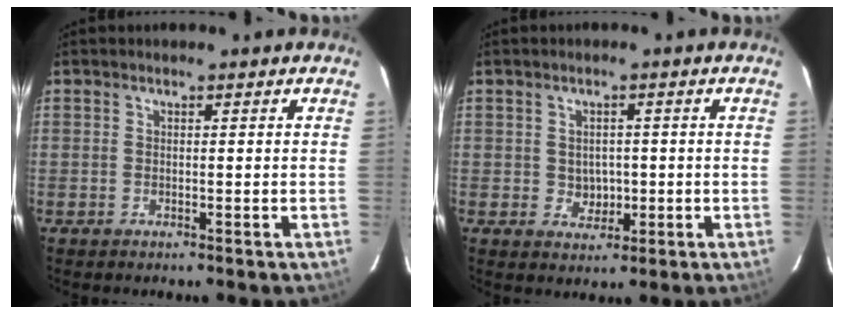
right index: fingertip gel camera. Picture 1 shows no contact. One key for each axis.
{"total": 3.7, "fx": -0.3, "fy": 3.3, "fz": 1.4, "tx": -0.025, "ty": 0.005, "tz": 0.005}